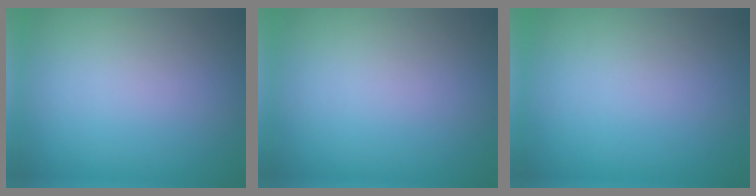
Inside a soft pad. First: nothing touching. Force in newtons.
{"total": 0.0}
{"total": 0.0}